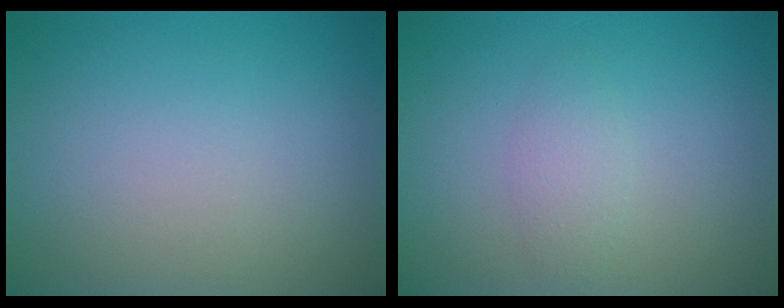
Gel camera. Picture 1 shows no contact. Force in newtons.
{"total": 1.5, "press": 1.5, "slide": 0.0}